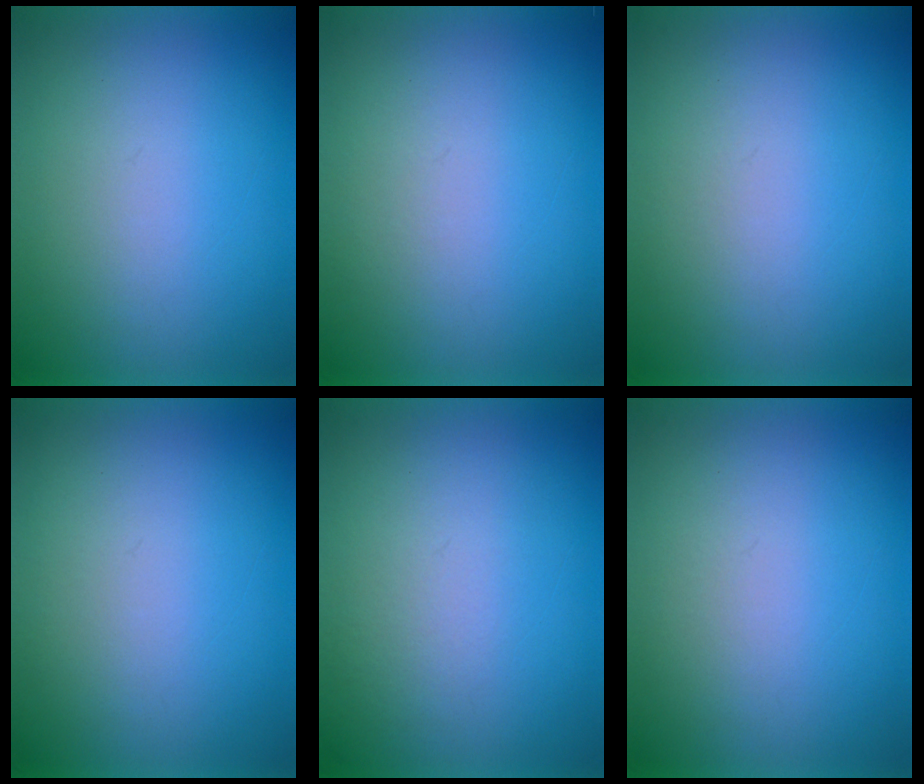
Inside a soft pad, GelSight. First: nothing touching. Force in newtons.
{"total": 1.5}
{"total": 1.1}
{"total": 1.9}
{"total": 2.2}
{"total": 1.0}